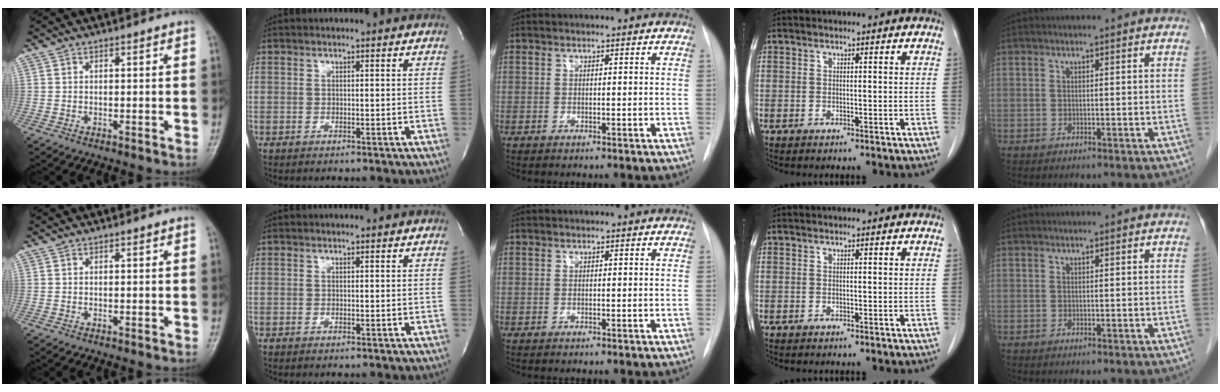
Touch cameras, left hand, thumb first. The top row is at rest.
{}